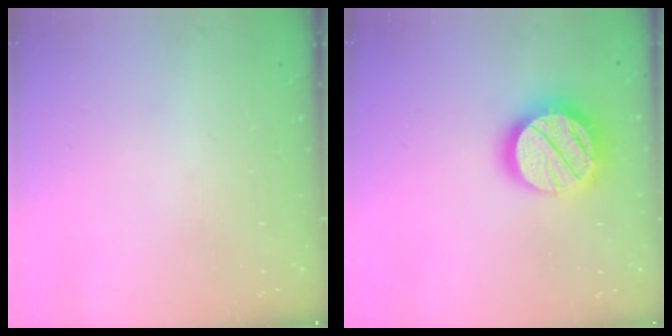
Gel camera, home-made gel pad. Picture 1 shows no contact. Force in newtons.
{"total": 22.2, "press": 22.1, "slide": 2.0}